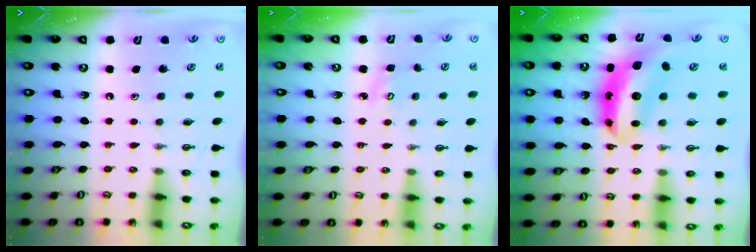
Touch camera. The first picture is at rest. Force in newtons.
{"total": 2.9, "press": 2.9, "slide": 0.4}
{"total": 8.8, "press": 8.7, "slide": 1.1}